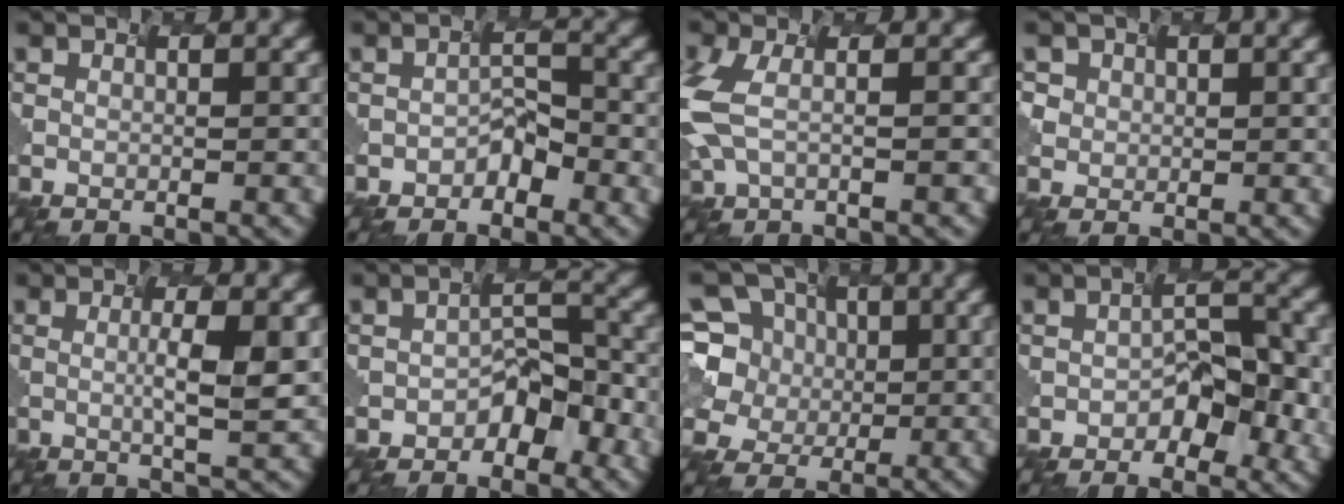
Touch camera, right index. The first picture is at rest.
{"total": 2.0, "force": [-1.7, 0.8, 0.6], "torque": [-0.014, 0.008, -0.023]}
{"total": 5.0, "force": [-0.7, 2.3, 4.4], "torque": [-0.120, 0.001, -0.010]}
{"total": 1.3, "force": [0.5, 1.1, -0.5], "torque": [0.004, -0.004, 0.016]}
{"total": 2.9, "force": [-0.1, 0.2, 2.9], "torque": [-0.048, -0.001, 0.005]}
{"total": 3.6, "force": [-2.3, 1.9, 2.0], "torque": [-0.028, 0.009, -0.031]}
{"total": 7.9, "force": [1.3, 7.1, 3.3], "torque": [-0.076, 0.021, 0.000]}
{"total": 4.4, "force": [-1.6, 2.5, 3.2], "torque": [-0.050, 0.001, -0.017]}